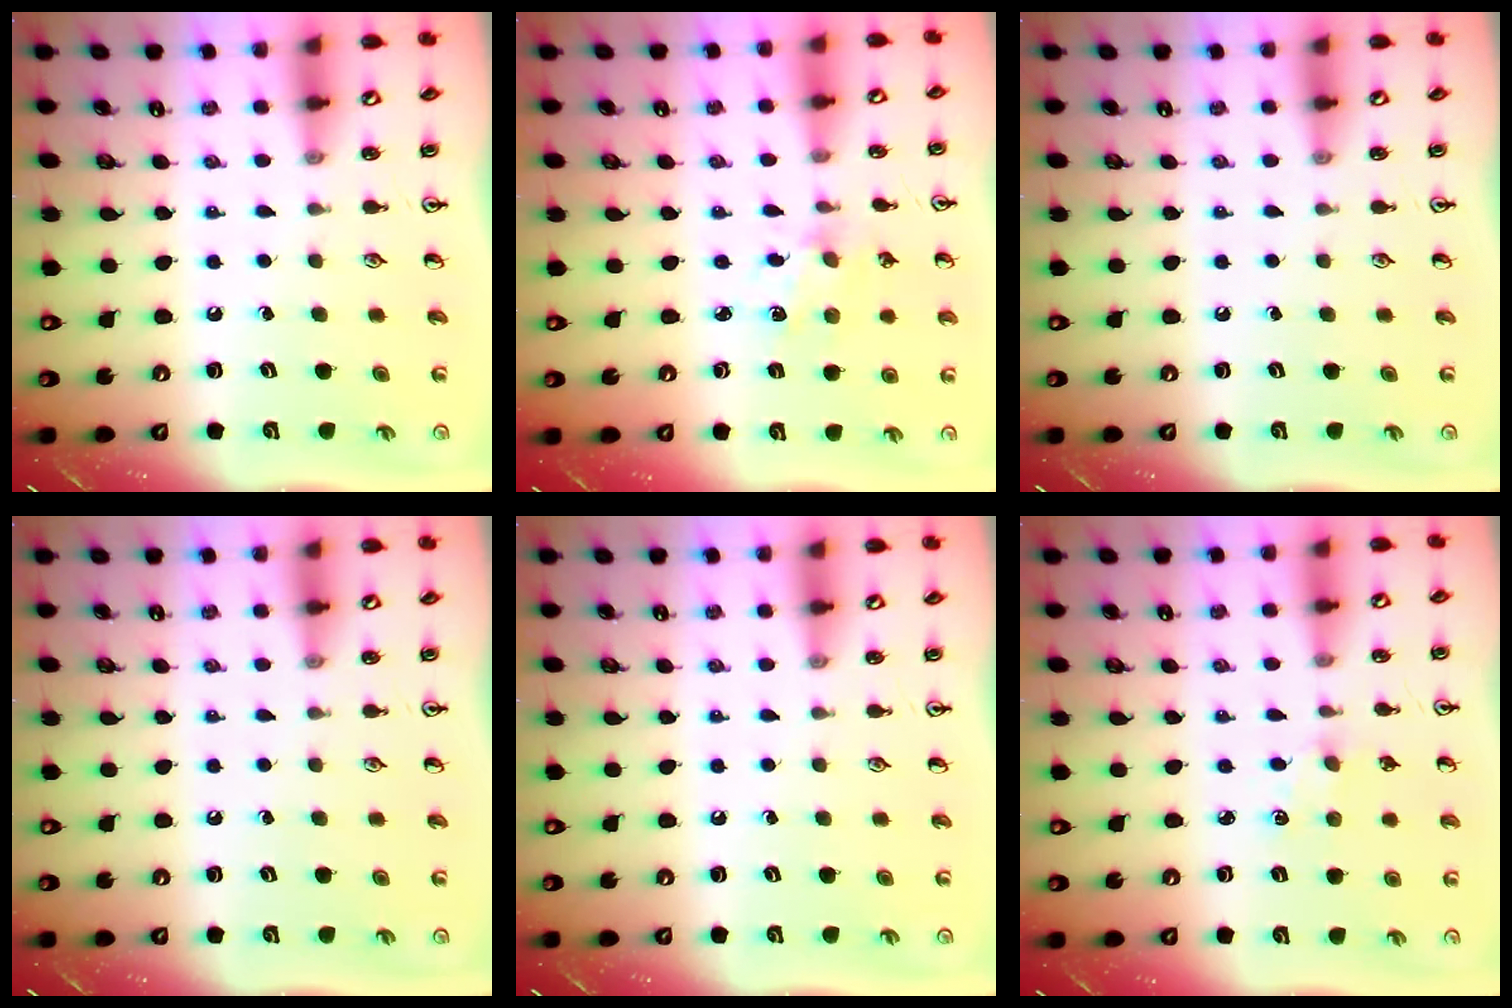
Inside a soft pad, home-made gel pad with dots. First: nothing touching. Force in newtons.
{"total": 2.4, "press": 2.4, "slide": 0.0}
{"total": 0.0}
{"total": 0.0}
{"total": 0.0}
{"total": 1.7, "press": 1.7, "slide": 0.3}